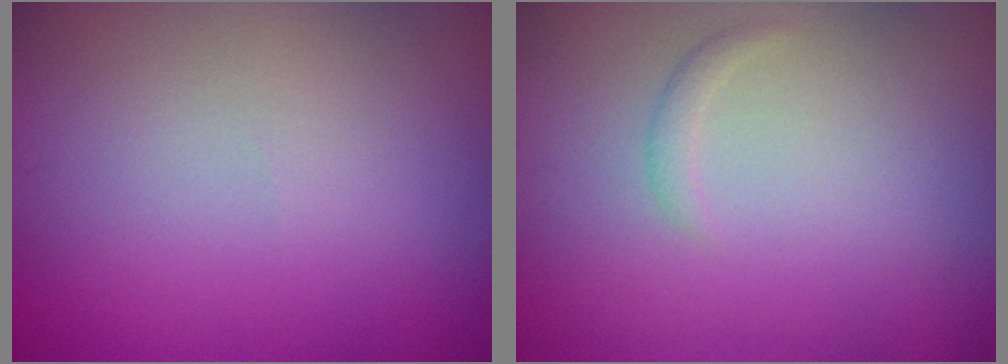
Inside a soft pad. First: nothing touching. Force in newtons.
{"total": 0.8, "press": 0.8, "slide": 0.1}